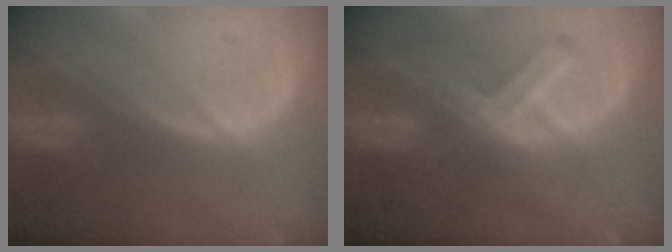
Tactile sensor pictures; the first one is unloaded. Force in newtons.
{"total": 7.3, "press": 6.3, "slide": 3.7}